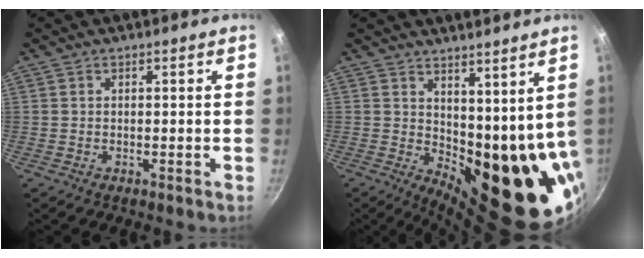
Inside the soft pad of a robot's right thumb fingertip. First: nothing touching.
{"total": 16.7, "force": [5.5, 8.3, 13.4], "torque": [-0.147, -0.043, 0.108]}